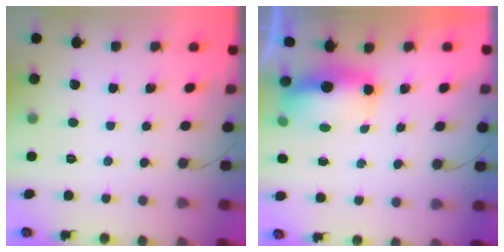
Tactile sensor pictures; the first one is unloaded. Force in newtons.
{"total": 9.5, "press": 9.5, "slide": 0.5}